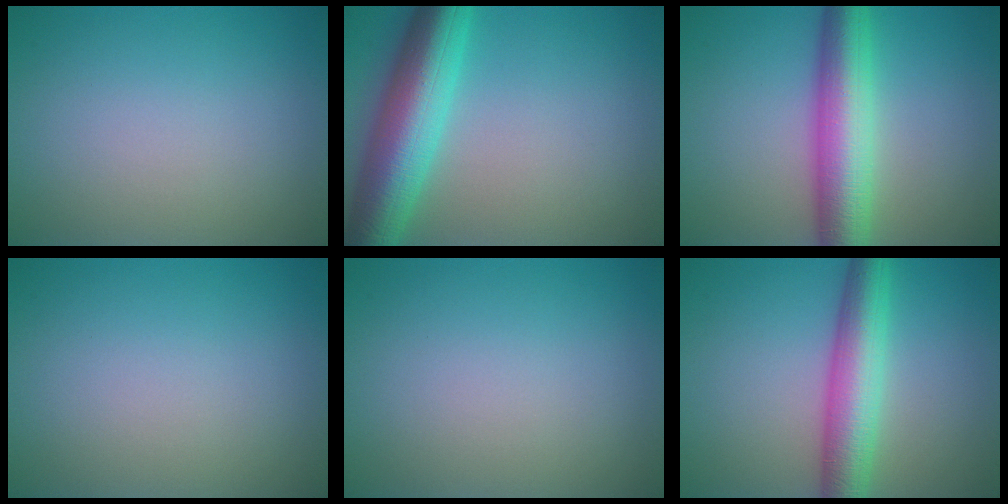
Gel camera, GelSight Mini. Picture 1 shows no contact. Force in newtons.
{"total": 9.2, "press": 9.2, "slide": 0.1}
{"total": 7.7, "press": 7.7, "slide": 0.0}
{"total": 0.0}
{"total": 0.0}
{"total": 6.3, "press": 6.3, "slide": 0.1}